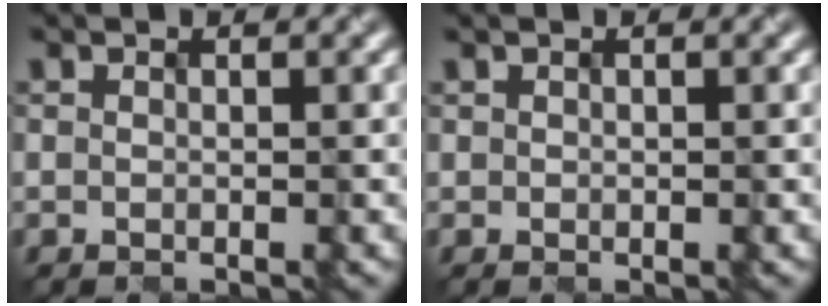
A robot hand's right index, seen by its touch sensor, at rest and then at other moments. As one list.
[{"total": 0.0}]